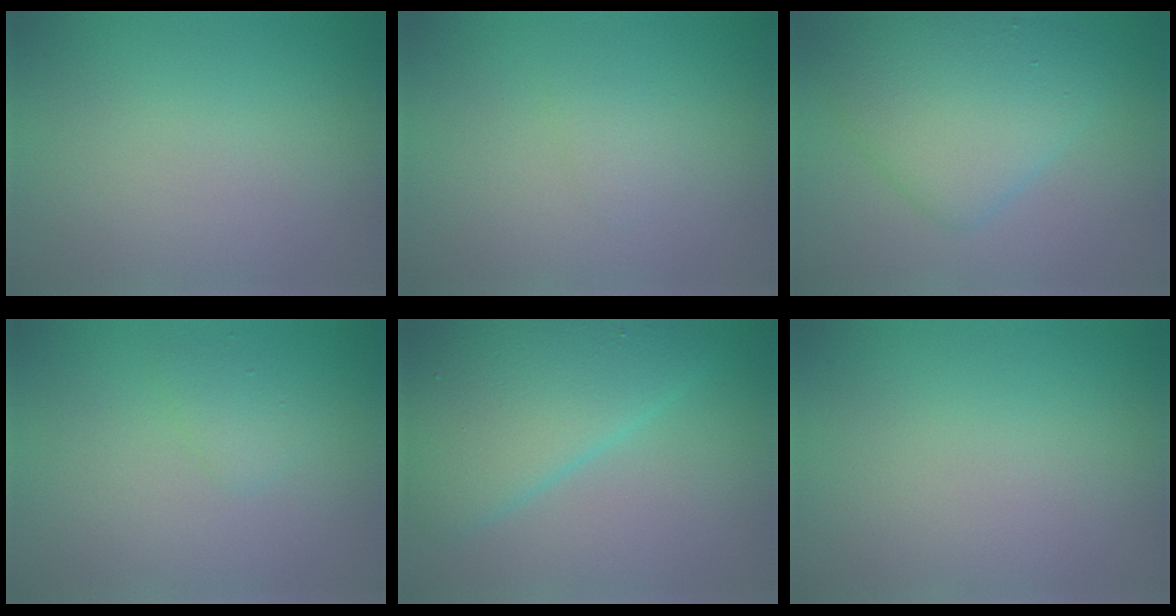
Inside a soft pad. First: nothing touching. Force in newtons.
{"total": 0.9, "press": 0.9, "slide": 0.0}
{"total": 6.3, "press": 6.3, "slide": 0.1}
{"total": 1.3, "press": 1.3, "slide": 0.1}
{"total": 7.2, "press": 7.2, "slide": 0.3}
{"total": 0.0}